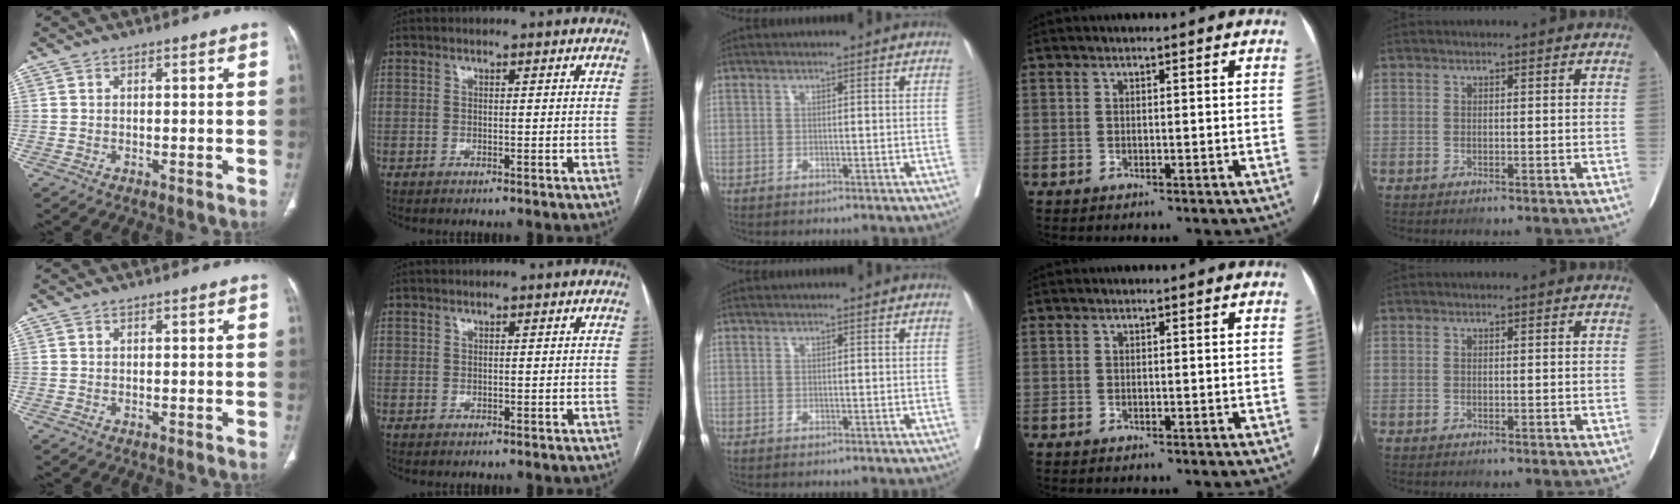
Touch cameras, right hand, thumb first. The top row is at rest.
{}